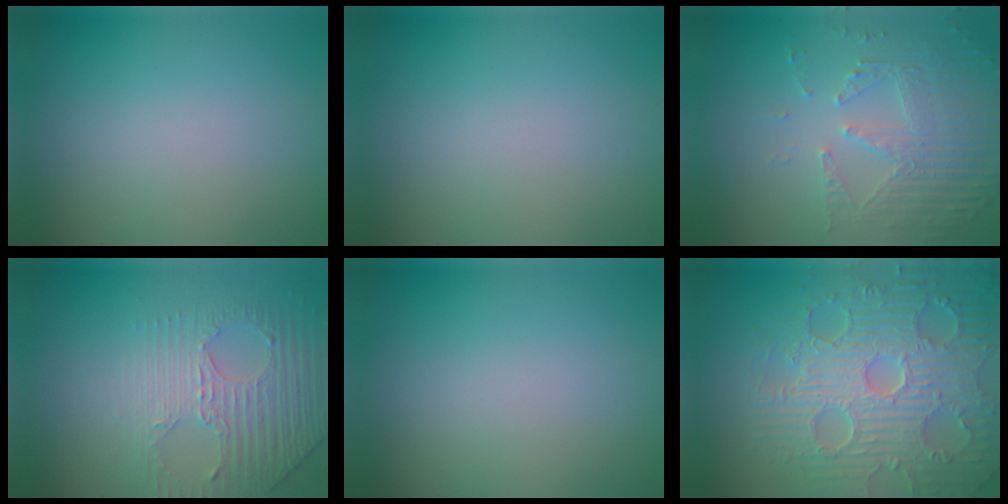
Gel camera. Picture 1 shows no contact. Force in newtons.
{"total": 0.0}
{"total": 5.5, "press": 3.7, "slide": 4.0}
{"total": 4.4, "press": 3.1, "slide": 3.0}
{"total": 0.0}
{"total": 9.3, "press": 6.8, "slide": 6.4}